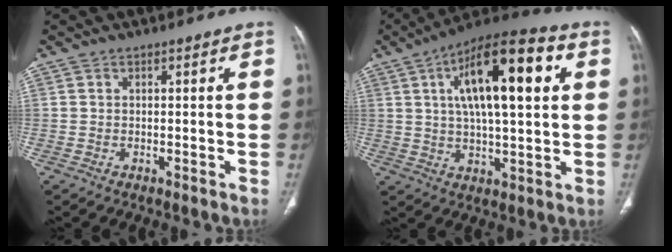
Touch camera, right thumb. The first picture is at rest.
{"total": 19.9, "force": [5.6, 7.1, 17.7], "torque": [-0.267, 0.011, 0.081]}